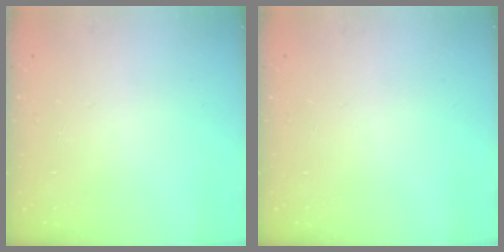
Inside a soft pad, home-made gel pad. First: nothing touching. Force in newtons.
{"total": 0.0}